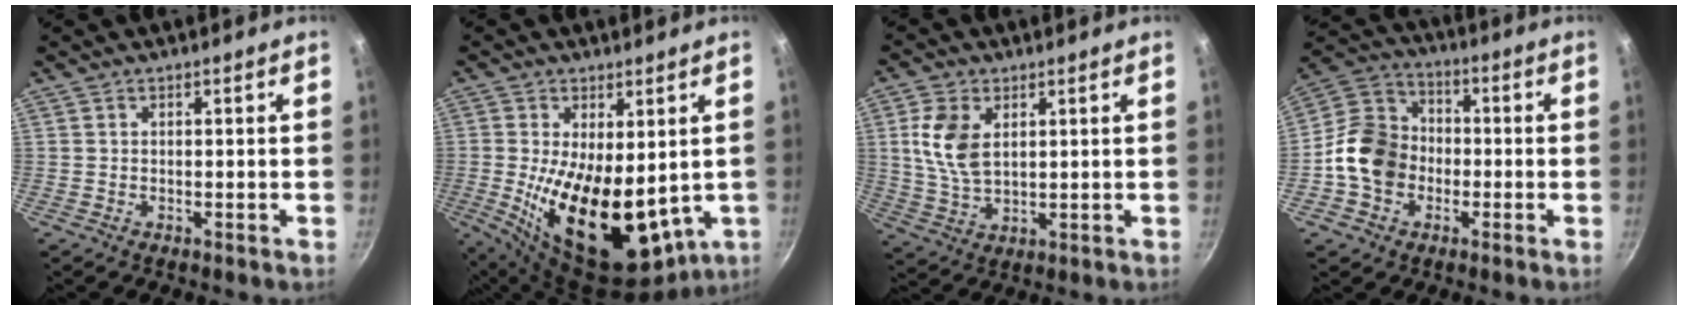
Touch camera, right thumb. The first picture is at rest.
{"total": 21.0, "force": [-0.8, 10.9, 17.9], "torque": [-0.284, -0.034, 0.012]}
{"total": 8.8, "force": [2.5, 5.4, 6.5], "torque": [-0.126, -0.015, 0.050]}
{"total": 12.9, "force": [-2.7, 10.6, 6.9], "torque": [-0.096, 0.034, -0.070]}